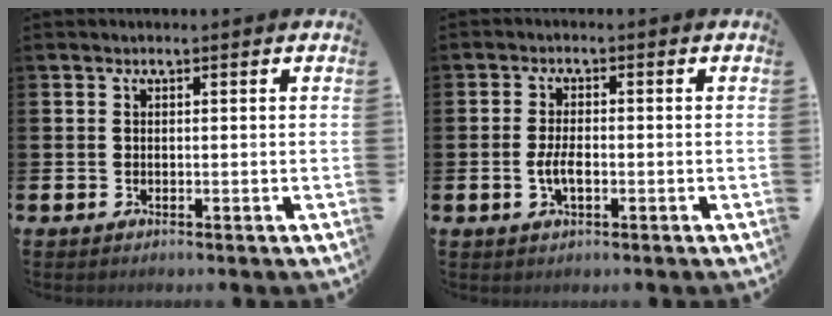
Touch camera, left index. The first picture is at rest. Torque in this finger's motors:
{"motor_torque": [0.40, 0.29, 0.10, 0.11]}